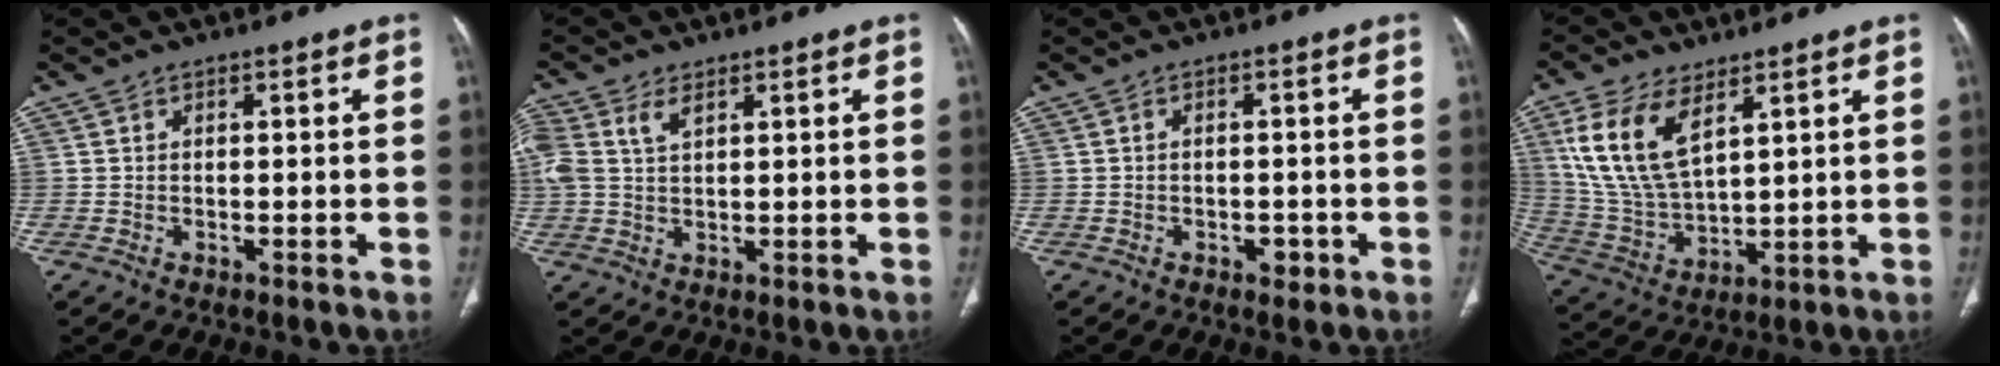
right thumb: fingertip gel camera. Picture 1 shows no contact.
{"total": 6.4, "force": [3.0, 3.5, 4.4], "torque": [-0.110, 0.007, 0.067]}
{"total": 2.1, "force": [-1.0, 1.3, 1.3], "torque": [-0.014, 0.005, -0.010]}
{"total": 14.7, "force": [6.6, 7.3, 10.9], "torque": [-0.219, -0.020, 0.145]}